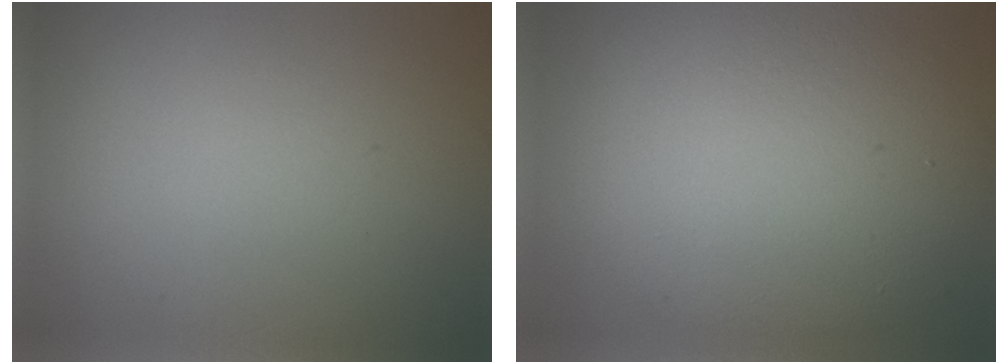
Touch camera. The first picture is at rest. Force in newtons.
{"total": 11.5, "press": 11.4, "slide": 1.2}